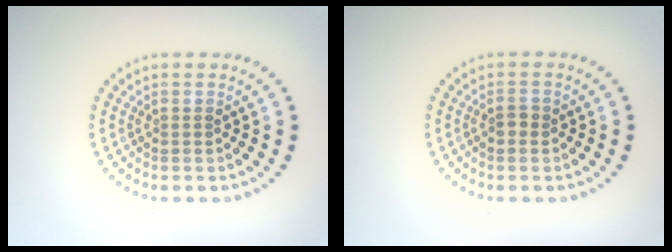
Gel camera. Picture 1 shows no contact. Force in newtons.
{"total": 1.0, "press": 1.0, "slide": 0.2}